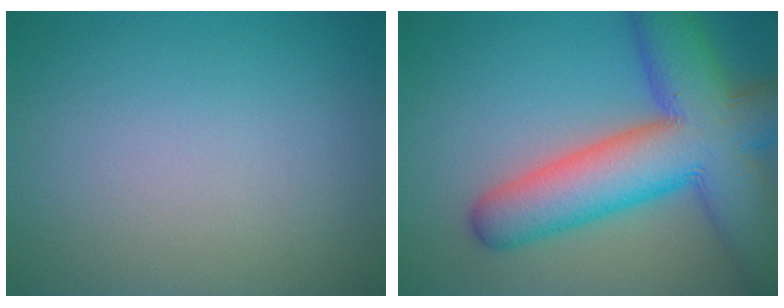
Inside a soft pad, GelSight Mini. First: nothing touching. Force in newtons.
{"total": 12.6, "press": 12.6, "slide": 0.4}